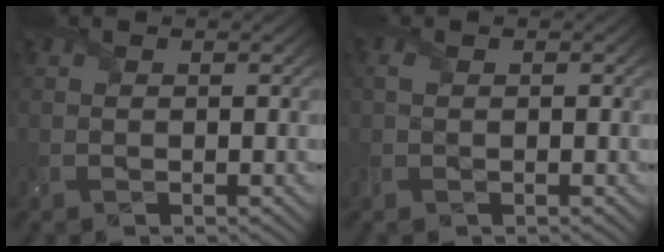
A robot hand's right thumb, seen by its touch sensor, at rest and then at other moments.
{"total": 0.9, "force": [0.0, 0.5, 0.8], "torque": [-0.023, 0.003, -0.003]}